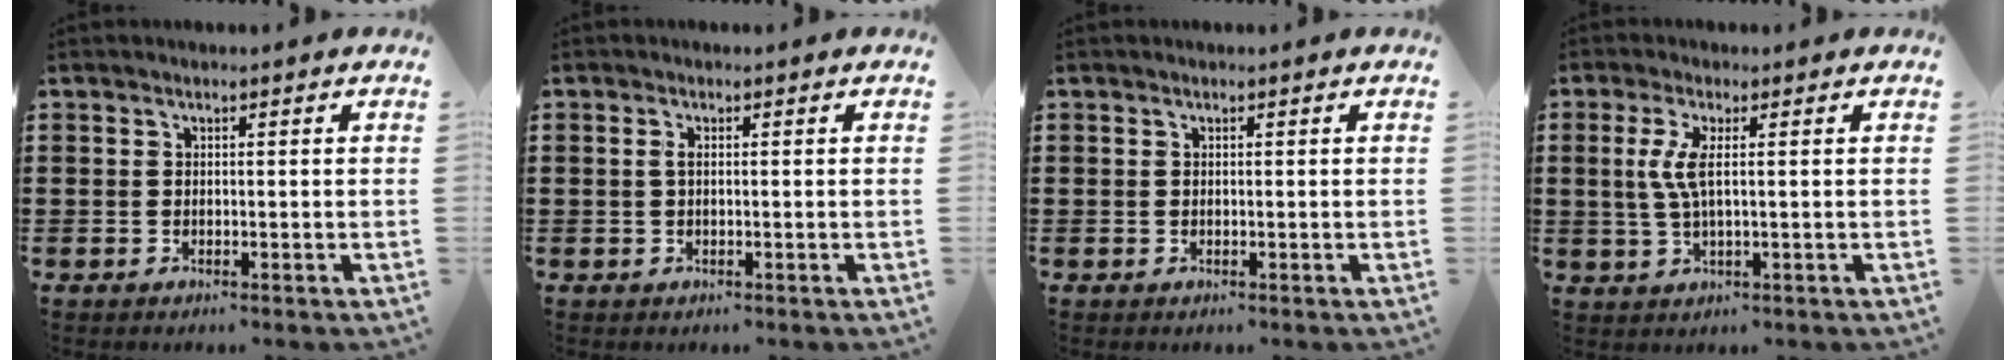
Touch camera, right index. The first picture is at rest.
{"total": 1.1, "force": [-0.1, 0.3, 1.0], "torque": [-0.021, 0.001, -0.002]}
{"total": 0.0}
{"total": 4.1, "force": [0.5, 0.5, 4.0], "torque": [-0.092, -0.008, 0.002]}